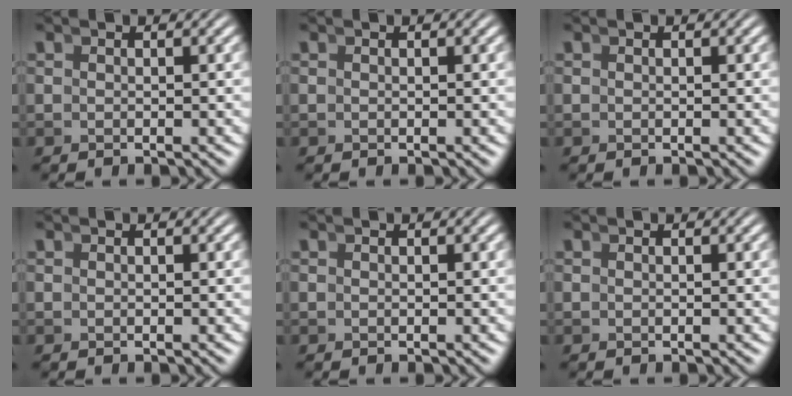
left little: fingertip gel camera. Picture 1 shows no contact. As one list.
[{"total": 0.0}, {"total": 0.0}, {"total": 0.0}, {"total": 0.0}, {"total": 0.0}]